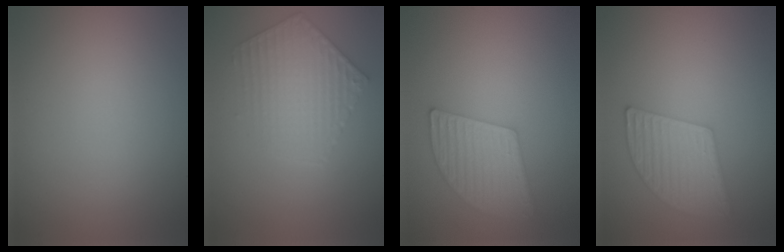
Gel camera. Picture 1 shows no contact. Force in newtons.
{"total": 3.4, "press": 3.3, "slide": 0.7}
{"total": 5.1, "press": 4.0, "slide": 3.1}
{"total": 5.3, "press": 4.1, "slide": 3.3}